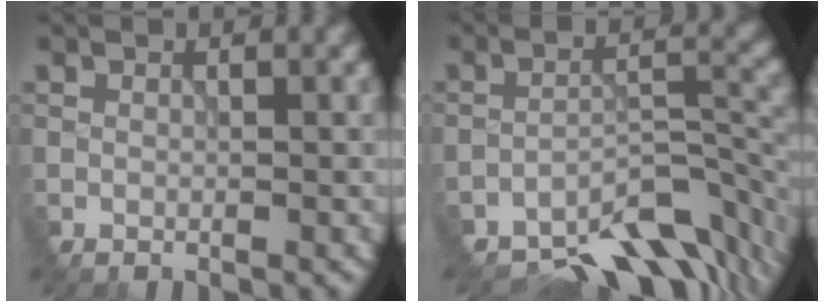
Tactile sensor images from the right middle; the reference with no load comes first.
{"total": 9.4, "force": [-7.8, 2.7, 4.5], "torque": [-0.051, -0.008, -0.118]}